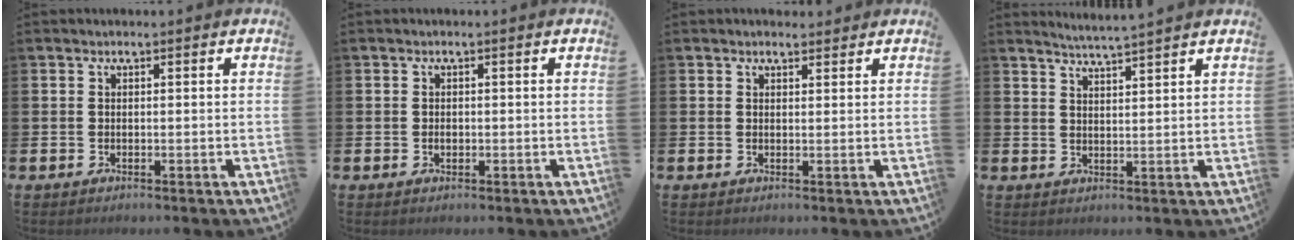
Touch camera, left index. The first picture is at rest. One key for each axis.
{"total": 0.8, "fx": 0.0, "fy": 0.6, "fz": 0.5, "tx": -0.008, "ty": 0.004, "tz": -0.002}
{"total": 1.6, "fx": 1.5, "fy": 0.6, "fz": 0.2, "tx": 0.004, "ty": 0.000, "tz": 0.027}
{"total": 3.8, "fx": 3.7, "fy": -0.8, "fz": 0.1, "tx": -0.014, "ty": -0.018, "tz": 0.067}